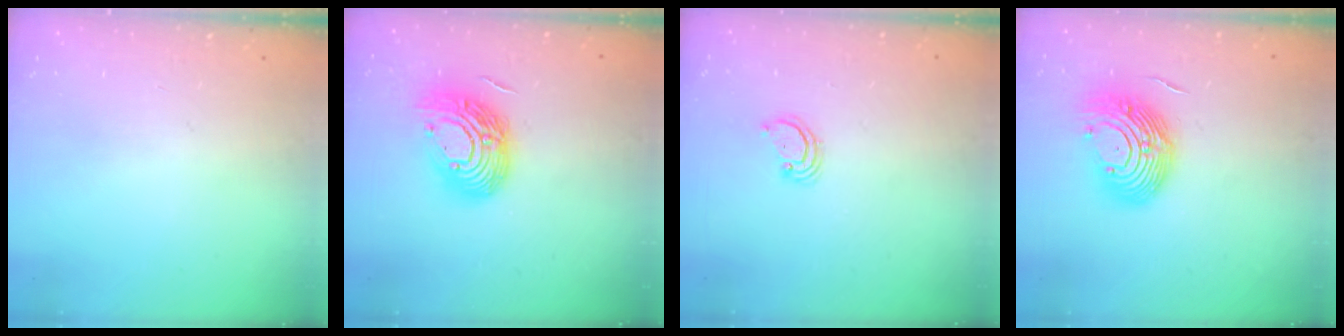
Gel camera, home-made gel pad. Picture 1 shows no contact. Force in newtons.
{"total": 17.3, "press": 17.2, "slide": 1.2}
{"total": 2.6, "press": 2.6, "slide": 0.2}
{"total": 13.3, "press": 12.8, "slide": 3.9}